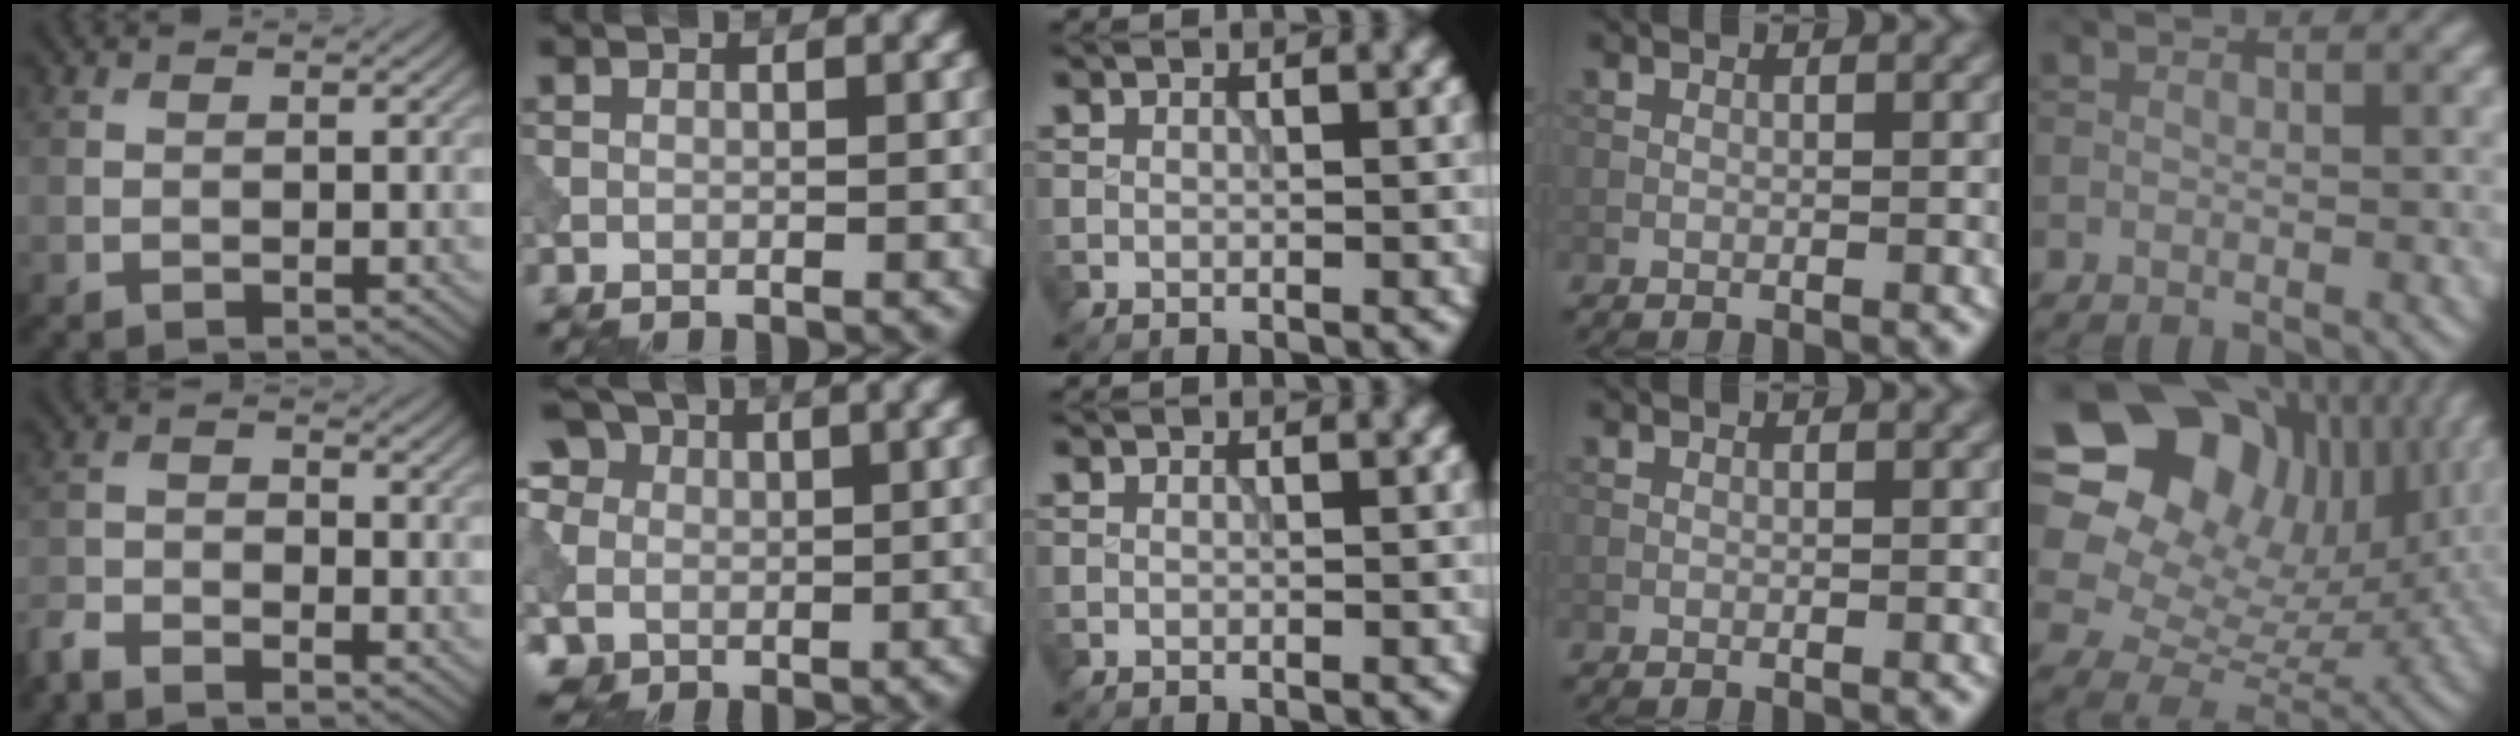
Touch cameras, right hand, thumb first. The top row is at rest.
{"thumb": {"total": 3.5, "force": [-3.2, 0.8, 1.1], "torque": [-0.027, -0.009, -0.079]}, "index": {"total": 15.1, "force": [4.6, 12.4, 7.3], "torque": [-0.187, 0.032, 0.062]}, "little": {"total": 15.2, "force": [5.9, 11.1, 8.6], "torque": [-0.177, 0.033, 0.100]}}